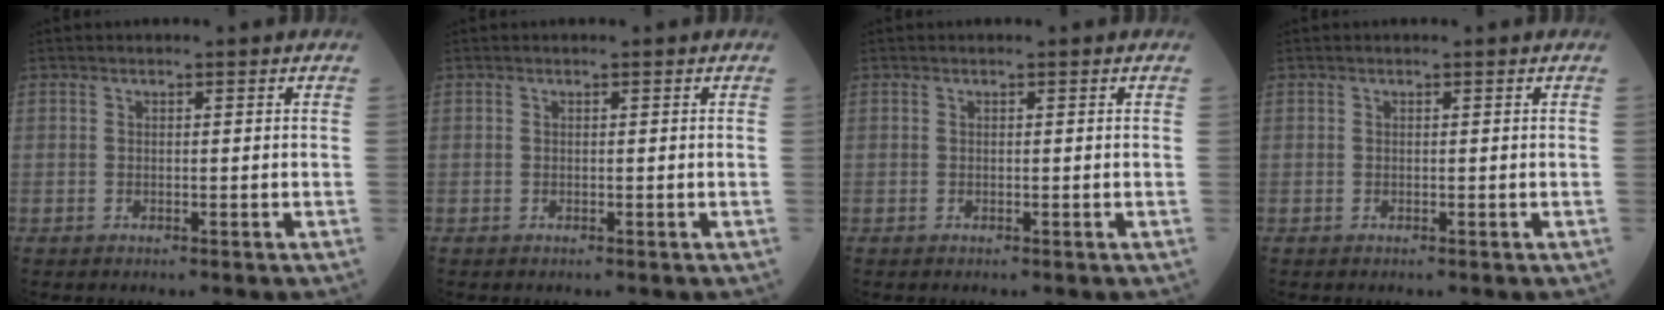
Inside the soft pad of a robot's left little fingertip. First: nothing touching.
{"total": 0.0}
{"total": 0.0}
{"total": 0.0}